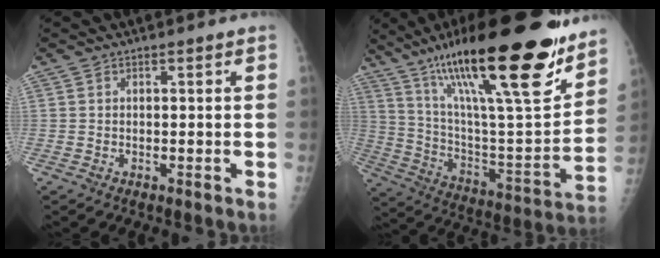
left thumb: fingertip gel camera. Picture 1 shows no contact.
{"total": 32.4, "force": [21.0, 6.9, 23.7], "torque": [-0.363, -0.061, 0.350]}